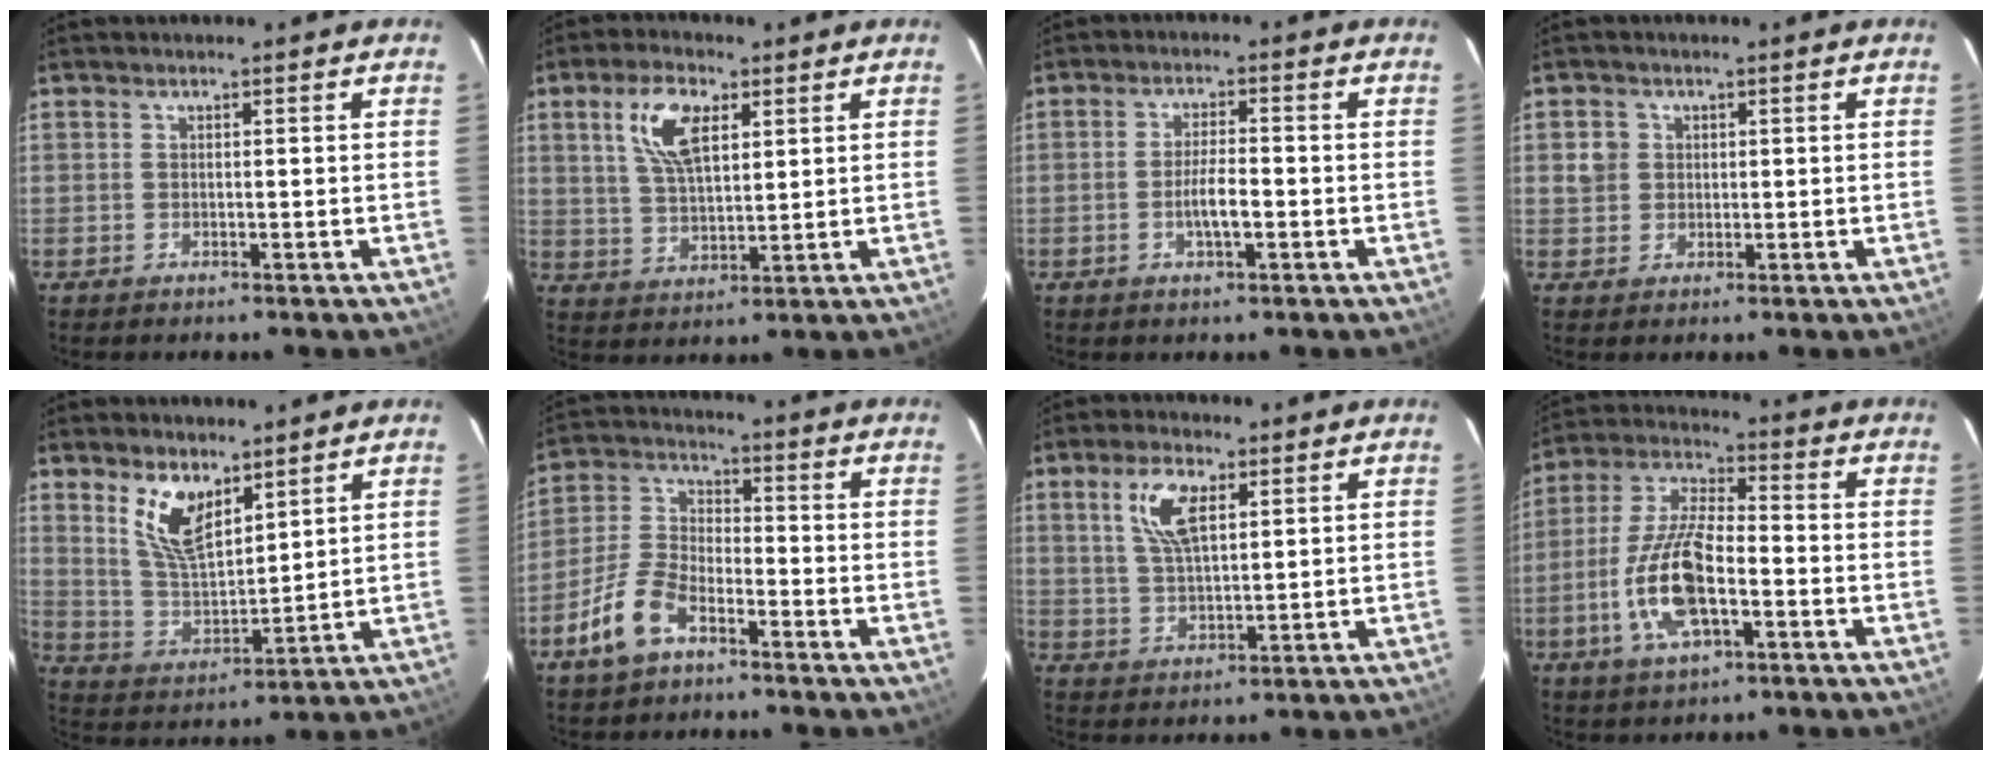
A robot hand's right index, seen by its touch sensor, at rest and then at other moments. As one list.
[{"total": 9.3, "force": [3.9, 4.3, 7.2], "torque": [-0.141, 0.013, 0.076]}, {"total": 4.4, "force": [-1.4, 1.0, 4.0], "torque": [-0.077, -0.001, -0.023]}, {"total": 3.1, "force": [0.6, 3.0, 0.6], "torque": [-0.003, 0.014, 0.010]}, {"total": 9.7, "force": [5.9, 4.2, 6.5], "torque": [-0.124, 0.001, 0.124]}, {"total": 9.9, "force": [-6.2, 4.6, 6.2], "torque": [-0.144, 0.008, -0.121]}, {"total": 7.9, "force": [3.3, 3.4, 6.3], "torque": [-0.123, 0.010, 0.067]}, {"total": 13.7, "force": [-4.5, 5.0, 12.0], "torque": [-0.258, -0.005, -0.086]}]